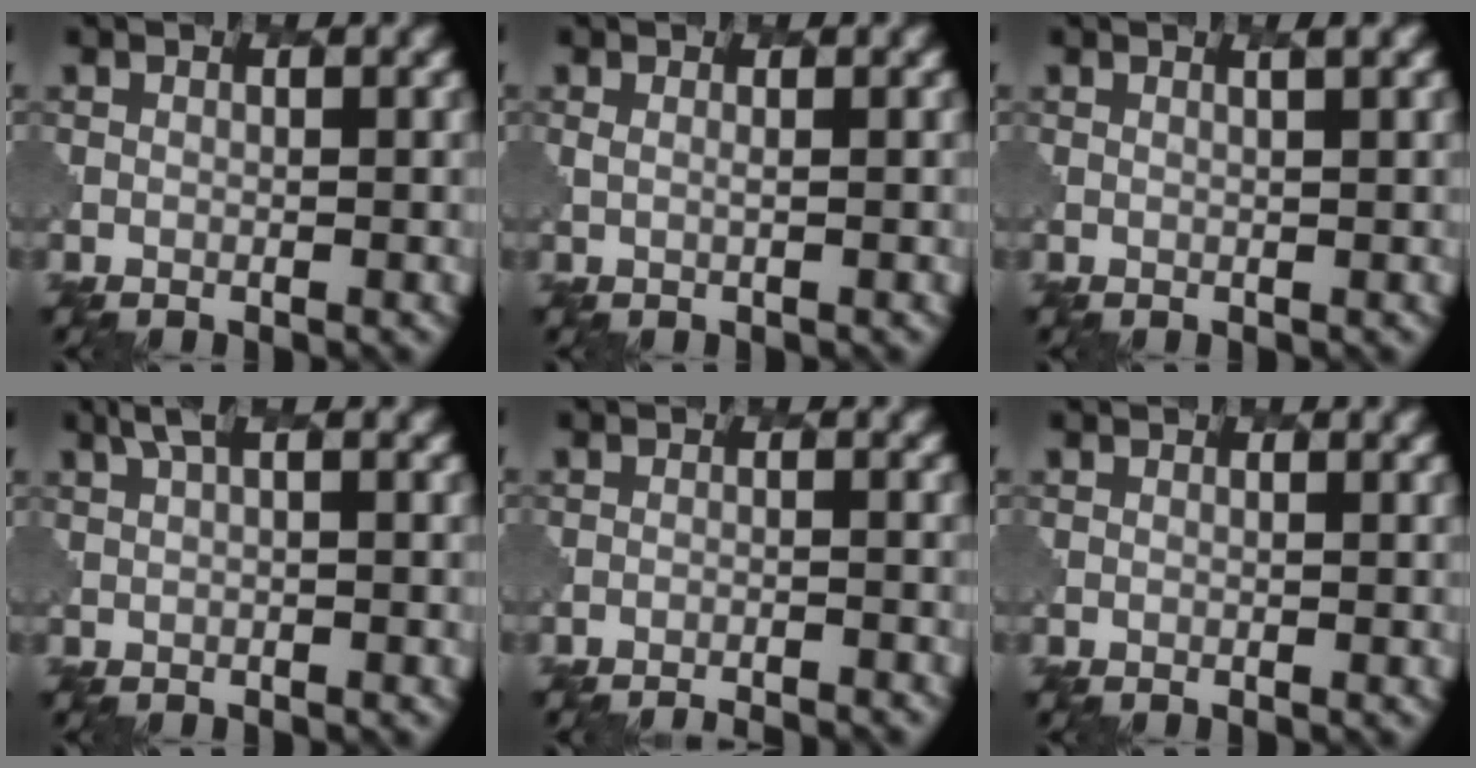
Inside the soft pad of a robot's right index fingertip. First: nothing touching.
{"total": 0.9, "force": [0.6, 0.4, 0.6], "torque": [-0.007, -0.004, 0.007]}
{"total": 1.6, "force": [0.8, 0.7, 1.2], "torque": [-0.010, 0.001, 0.005]}
{"total": 1.9, "force": [1.0, 0.5, 1.6], "torque": [-0.026, 0.002, 0.020]}
{"total": 3.7, "force": [-3.6, 0.5, 0.7], "torque": [0.003, 0.003, -0.048]}
{"total": 0.0}